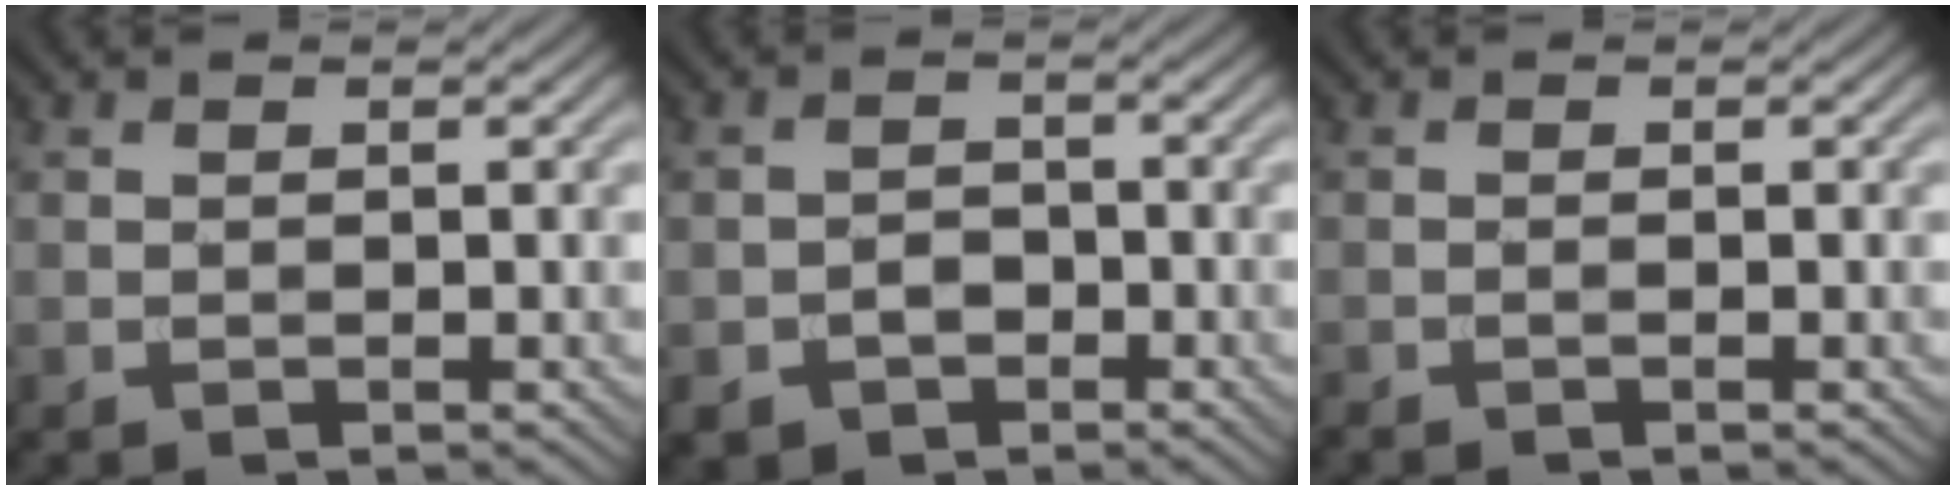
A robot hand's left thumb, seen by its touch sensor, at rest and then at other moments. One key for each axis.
{"total": 3.2, "fx": -1.8, "fy": 2.4, "fz": 1.2, "tx": -0.019, "ty": -0.003, "tz": -0.036}
{"total": 0.6, "fx": -0.5, "fy": 0.0, "fz": 0.3, "tx": -0.007, "ty": 0.001, "tz": -0.011}